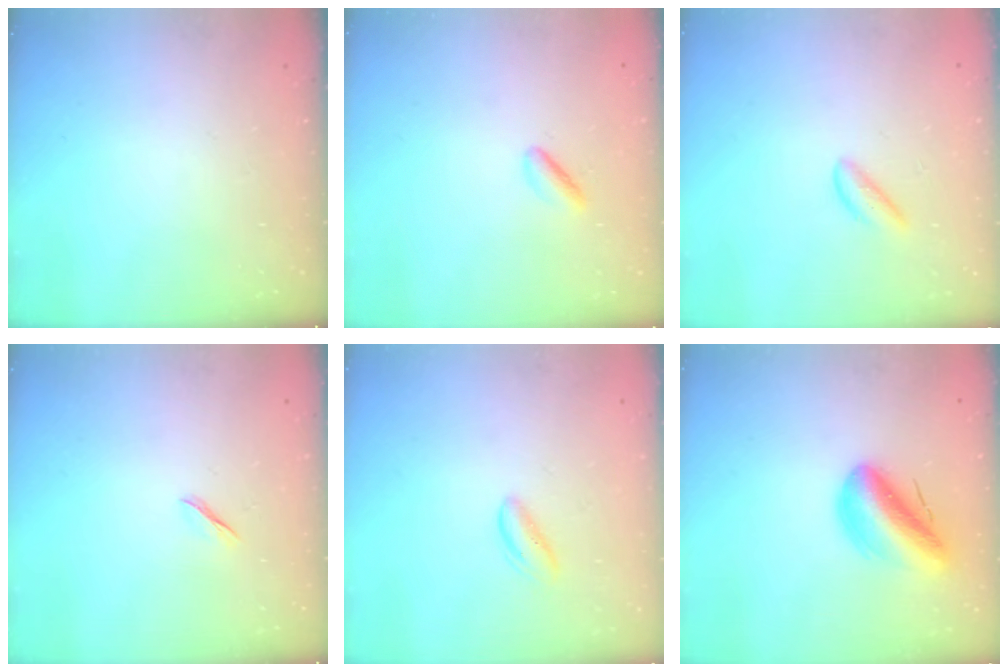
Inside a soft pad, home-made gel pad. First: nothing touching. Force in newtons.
{"total": 2.5, "press": 2.4, "slide": 0.6}
{"total": 1.9, "press": 1.9, "slide": 0.4}
{"total": 1.7, "press": 1.6, "slide": 0.5}
{"total": 2.9, "press": 2.9, "slide": 0.3}
{"total": 12.1, "press": 12.0, "slide": 1.8}